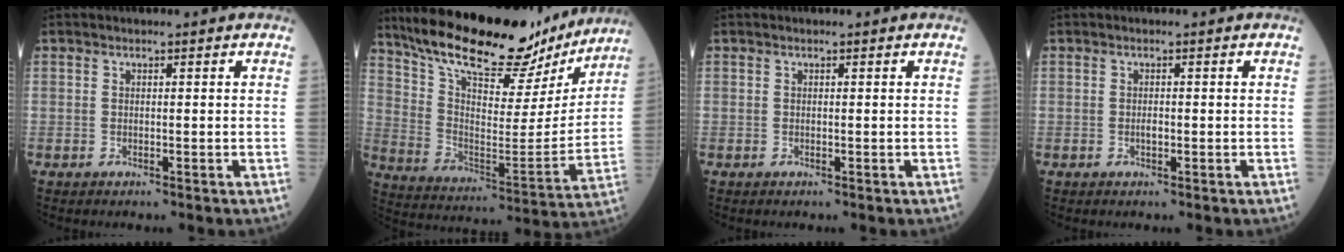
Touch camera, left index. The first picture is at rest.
{"total": 26.3, "force": [21.9, 7.0, 12.7], "torque": [-0.204, -0.003, 0.326]}
{"total": 0.0}
{"total": 0.6, "force": [-0.3, 0.2, 0.5], "torque": [-0.005, -0.001, -0.005]}